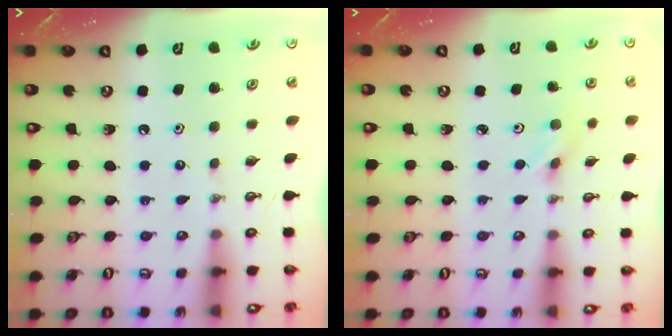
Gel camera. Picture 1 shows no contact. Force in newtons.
{"total": 2.1, "press": 2.0, "slide": 0.6}